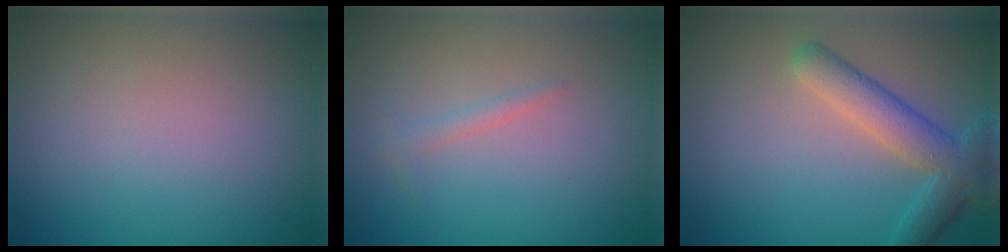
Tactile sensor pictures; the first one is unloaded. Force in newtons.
{"total": 1.0, "press": 1.0, "slide": 0.1}
{"total": 4.6, "press": 4.6, "slide": 0.2}